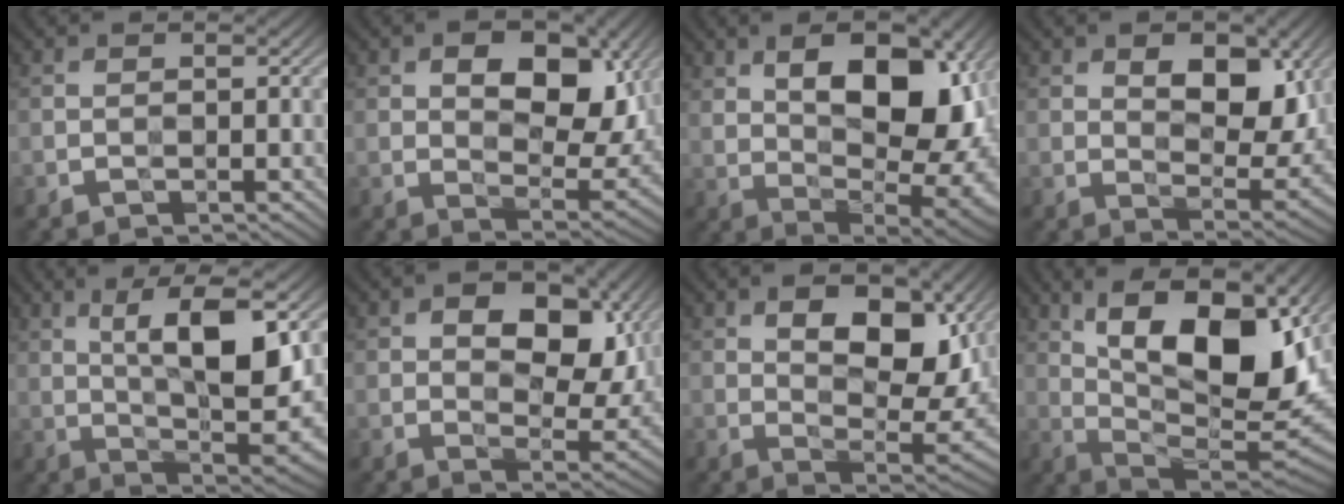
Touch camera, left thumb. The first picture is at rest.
{"total": 12.0, "force": [4.1, 6.5, 9.2], "torque": [-0.148, -0.004, 0.072]}
{"total": 15.6, "force": [5.0, 7.4, 12.7], "torque": [-0.188, 0.025, 0.076]}
{"total": 10.5, "force": [3.8, 5.5, 8.1], "torque": [-0.131, -0.009, 0.069]}
{"total": 12.9, "force": [4.1, 4.1, 11.6], "torque": [-0.190, 0.010, 0.068]}
{"total": 11.7, "force": [3.9, 6.7, 8.8], "torque": [-0.142, -0.004, 0.067]}
{"total": 12.1, "force": [4.5, 5.7, 9.7], "torque": [-0.158, -0.004, 0.082]}
{"total": 17.8, "force": [7.2, 6.8, 14.7], "torque": [-0.243, 0.022, 0.119]}